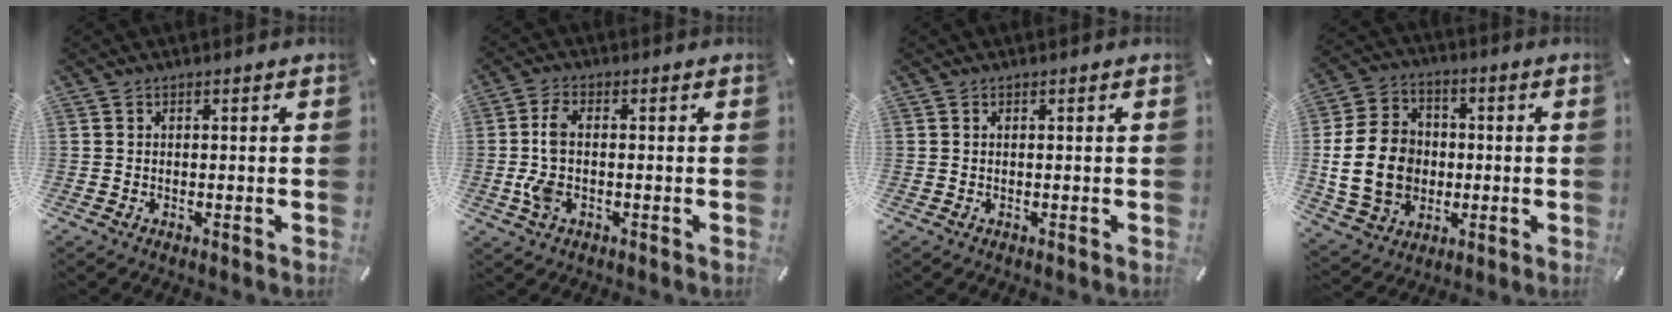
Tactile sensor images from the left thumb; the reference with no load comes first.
{"total": 5.9, "force": [-0.9, 3.0, 5.0], "torque": [-0.112, 0.001, -0.018]}
{"total": 0.0}
{"total": 16.1, "force": [-1.6, 13.3, 8.9], "torque": [-0.191, 0.017, -0.026]}